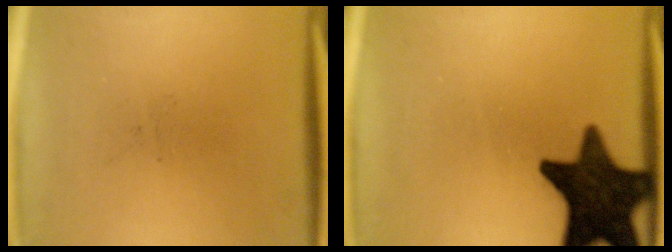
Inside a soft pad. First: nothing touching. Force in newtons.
{"total": 16.4}